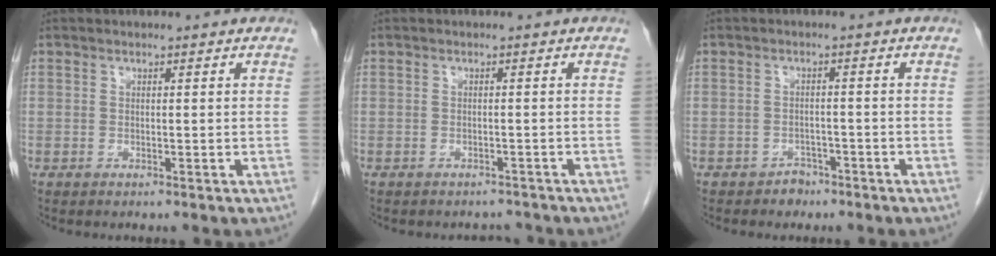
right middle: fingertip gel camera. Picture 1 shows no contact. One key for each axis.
{"total": 3.4, "fx": -3.1, "fy": 1.4, "fz": 0.2, "tx": -0.001, "ty": 0.002, "tz": -0.039}
{"total": 2.2, "fx": -1.7, "fy": 1.4, "fz": 0.2, "tx": -0.005, "ty": 0.007, "tz": -0.025}